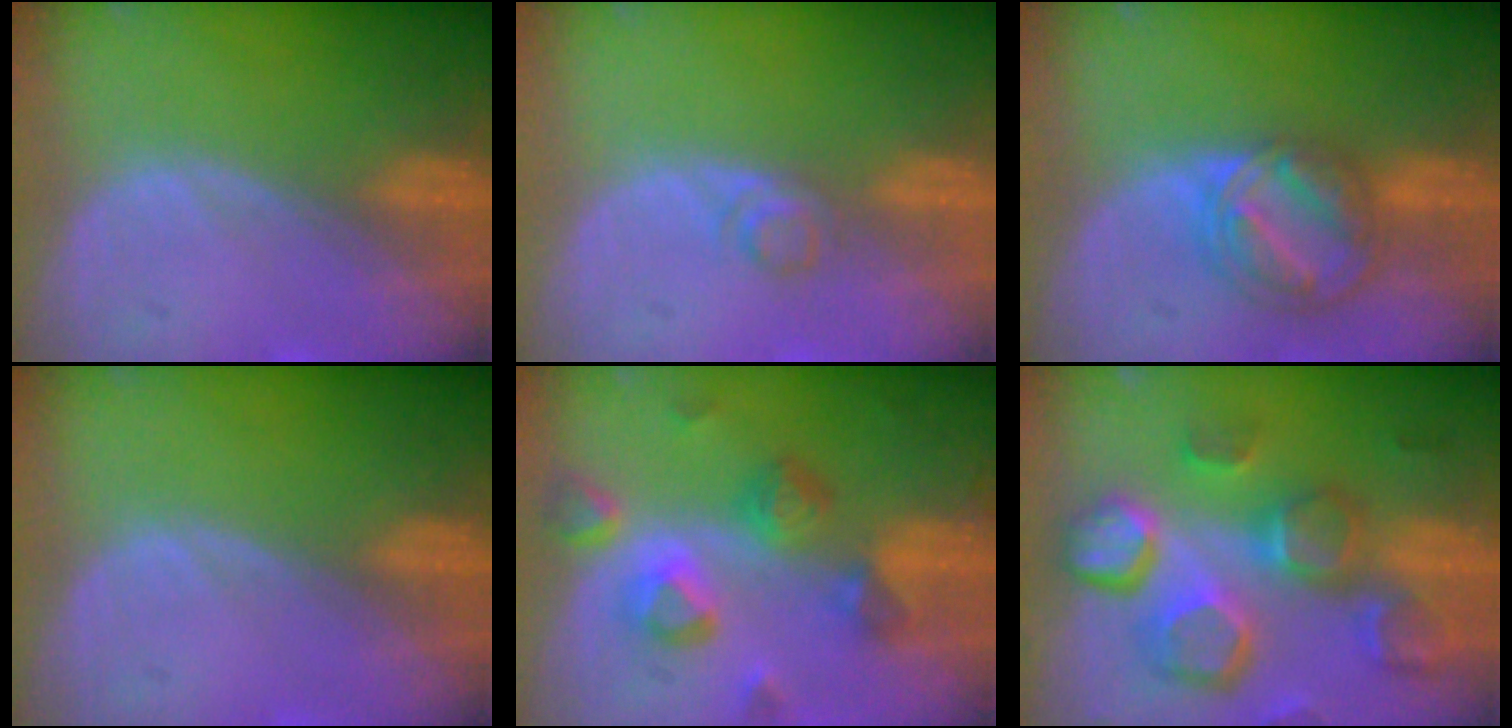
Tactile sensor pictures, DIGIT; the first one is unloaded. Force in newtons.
{"total": 1.9, "press": 1.8, "slide": 0.2}
{"total": 8.1, "press": 7.0, "slide": 4.1}
{"total": 0.0}
{"total": 8.4, "press": 7.8, "slide": 3.1}
{"total": 13.2, "press": 11.5, "slide": 6.5}